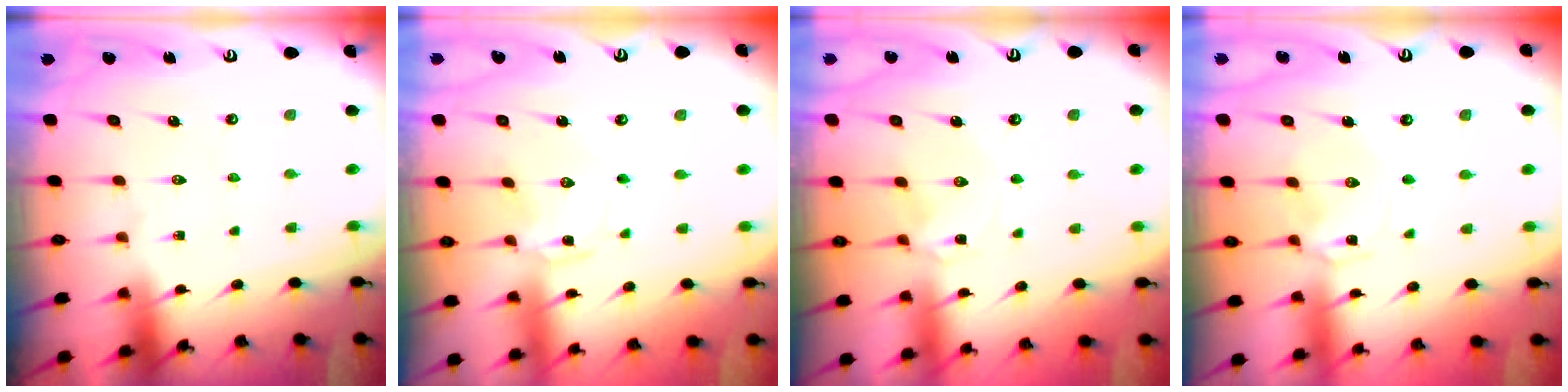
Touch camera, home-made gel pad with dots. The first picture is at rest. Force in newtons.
{"total": 0.6, "press": 0.6, "slide": 0.1}
{"total": 1.1, "press": 1.0, "slide": 0.3}
{"total": 1.0, "press": 1.0, "slide": 0.1}